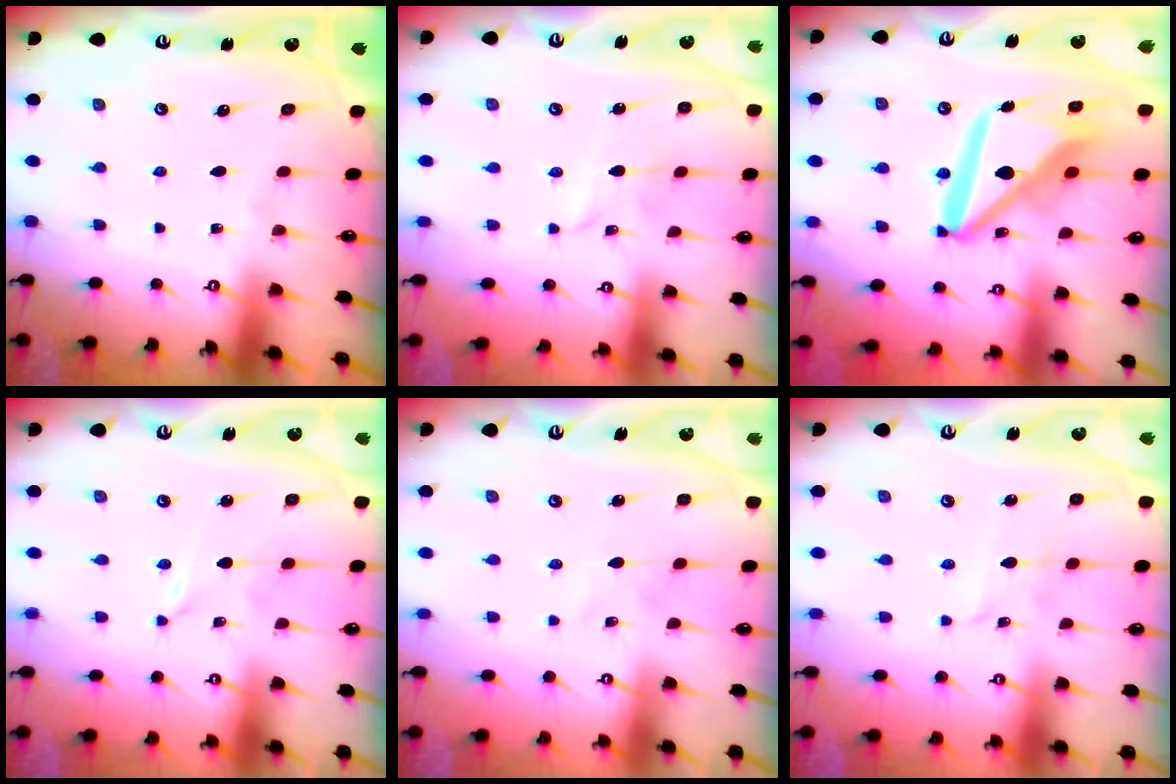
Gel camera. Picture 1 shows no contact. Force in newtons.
{"total": 2.7, "press": 2.7, "slide": 0.3}
{"total": 16.8, "press": 16.6, "slide": 2.1}
{"total": 0.0}
{"total": 2.7, "press": 2.7, "slide": 0.3}
{"total": 2.6, "press": 2.5, "slide": 0.3}